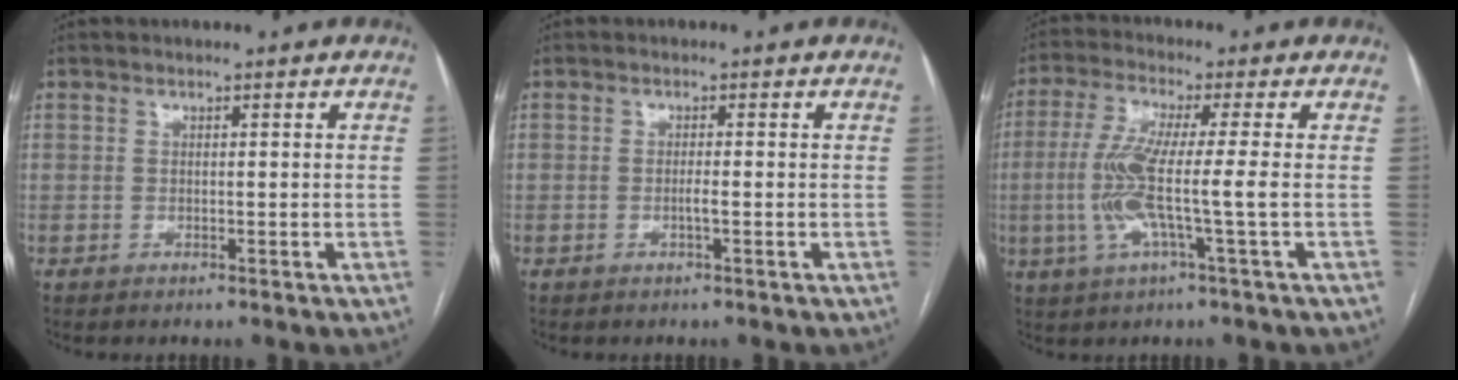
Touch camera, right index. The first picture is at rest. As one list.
[{"total": 1.2, "force": [-0.4, 0.0, 1.2], "torque": [-0.022, 0.000, -0.006]}, {"total": 9.3, "force": [-1.3, -0.3, 9.2], "torque": [-0.191, 0.000, -0.029]}]